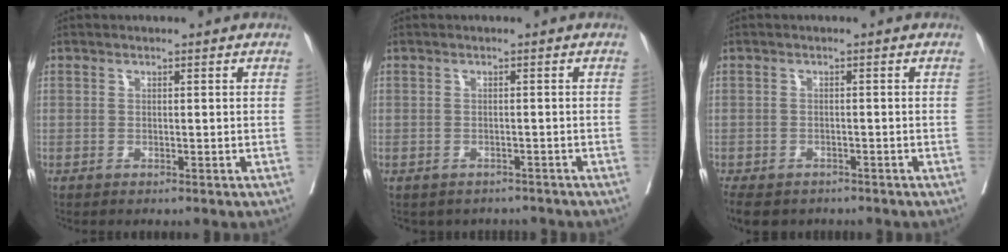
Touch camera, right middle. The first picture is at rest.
{"total": 4.5, "force": [-4.0, 2.1, 0.4], "torque": [0.002, 0.009, -0.046]}
{"total": 11.5, "force": [-7.8, 6.9, 4.7], "torque": [-0.129, -0.022, -0.099]}